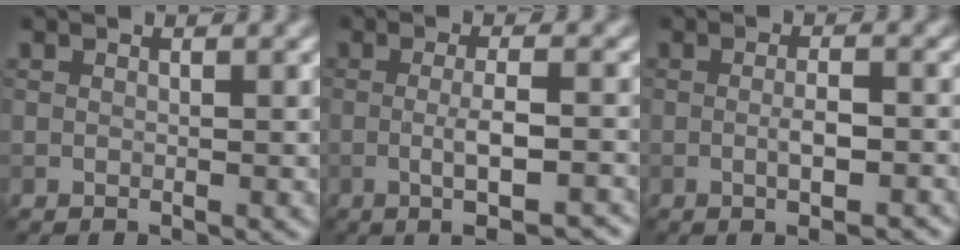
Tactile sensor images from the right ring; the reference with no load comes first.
{"total": 5.0, "force": [-1.4, 1.2, 4.7], "torque": [-0.073, -0.003, -0.019]}
{"total": 3.2, "force": [-0.9, 0.8, 3.0], "torque": [-0.050, -0.003, -0.010]}